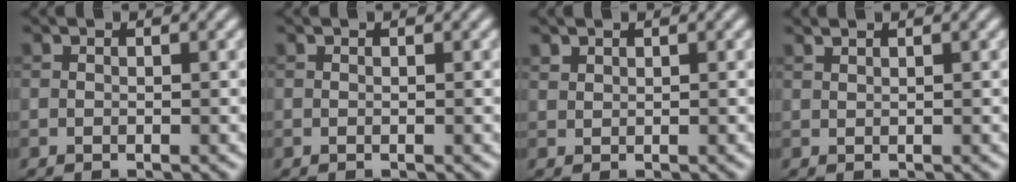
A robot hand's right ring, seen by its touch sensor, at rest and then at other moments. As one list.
[{"total": 0.0}, {"total": 0.8, "force": [0.7, 0.3, 0.1], "torque": [-0.006, 0.000, 0.019]}, {"total": 0.7, "force": [0.6, 0.1, 0.3], "torque": [-0.003, 0.000, 0.009]}]